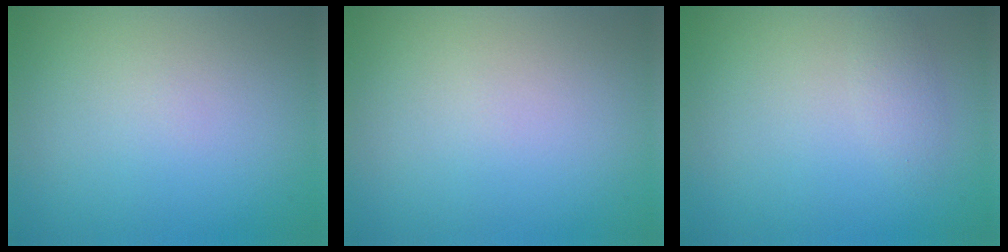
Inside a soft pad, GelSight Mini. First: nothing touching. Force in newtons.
{"total": 0.0}
{"total": 1.2, "press": 1.2, "slide": 0.0}